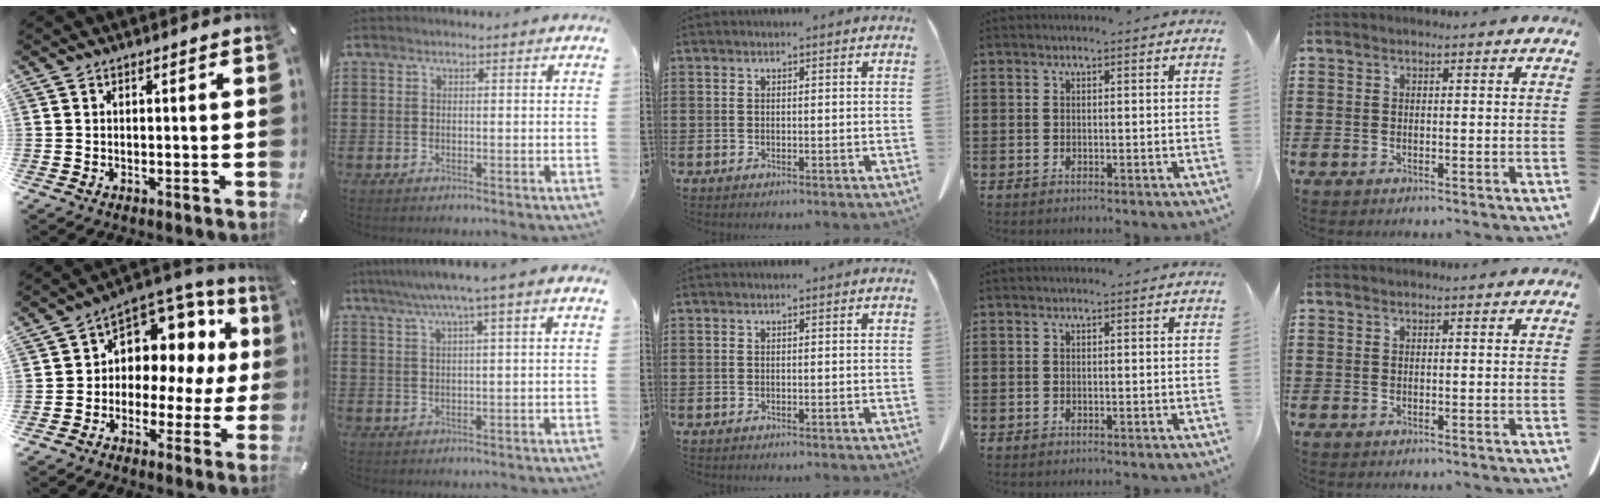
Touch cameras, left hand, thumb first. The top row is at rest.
{"thumb": {"total": 9.3, "force": [2.9, 7.7, 4.4], "torque": [-0.067, -0.043, 0.058]}, "index": {"total": 4.0, "force": [2.2, -0.3, 3.4], "torque": [-0.072, -0.001, 0.033]}}